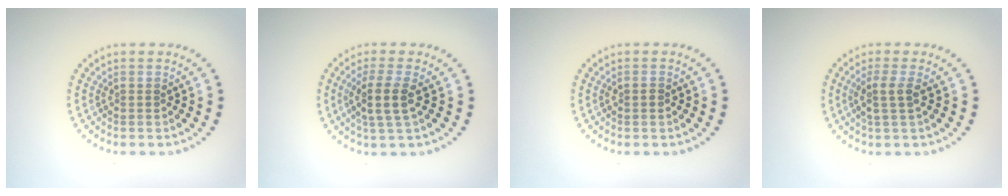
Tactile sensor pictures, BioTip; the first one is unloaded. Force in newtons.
{"total": 2.9, "press": 2.4, "slide": 1.6}
{"total": 0.9, "press": 0.9, "slide": 0.1}
{"total": 2.0, "press": 1.7, "slide": 1.1}